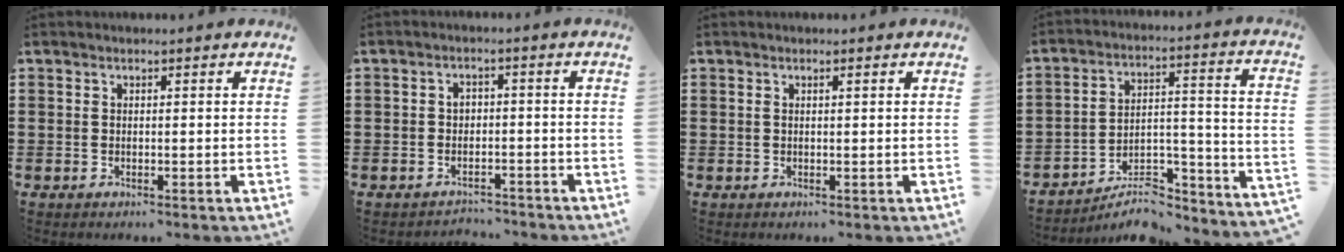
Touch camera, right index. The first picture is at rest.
{"total": 2.4, "force": [-2.1, 1.2, 0.3], "torque": [-0.013, 0.004, -0.046]}
{"total": 0.5, "force": [0.1, 0.1, 0.5], "torque": [-0.010, -0.001, 0.003]}
{"total": 6.0, "force": [-4.7, 2.3, 2.9], "torque": [-0.047, -0.001, -0.089]}